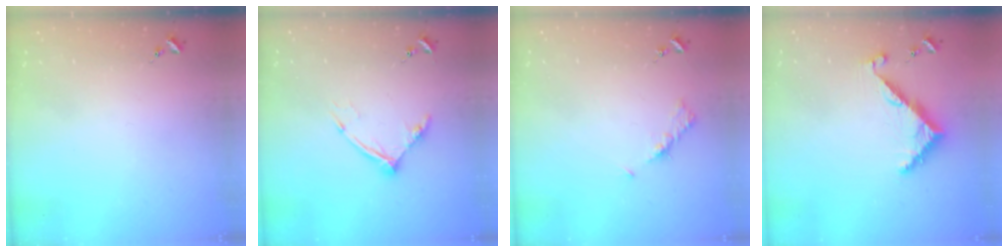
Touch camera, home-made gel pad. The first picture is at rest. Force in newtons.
{"total": 10.5, "press": 10.5, "slide": 1.0}
{"total": 5.3, "press": 5.2, "slide": 0.7}
{"total": 7.8, "press": 7.8, "slide": 0.1}